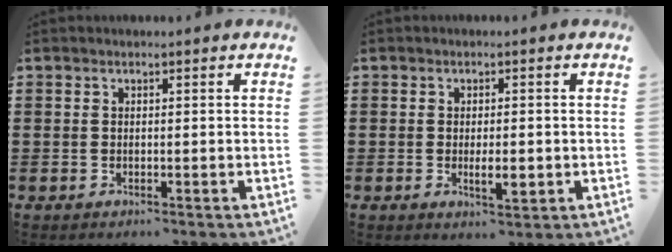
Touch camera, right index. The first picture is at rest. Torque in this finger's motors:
{"motor_torque": [0.12, -0.06, 0.27, 0.02]}